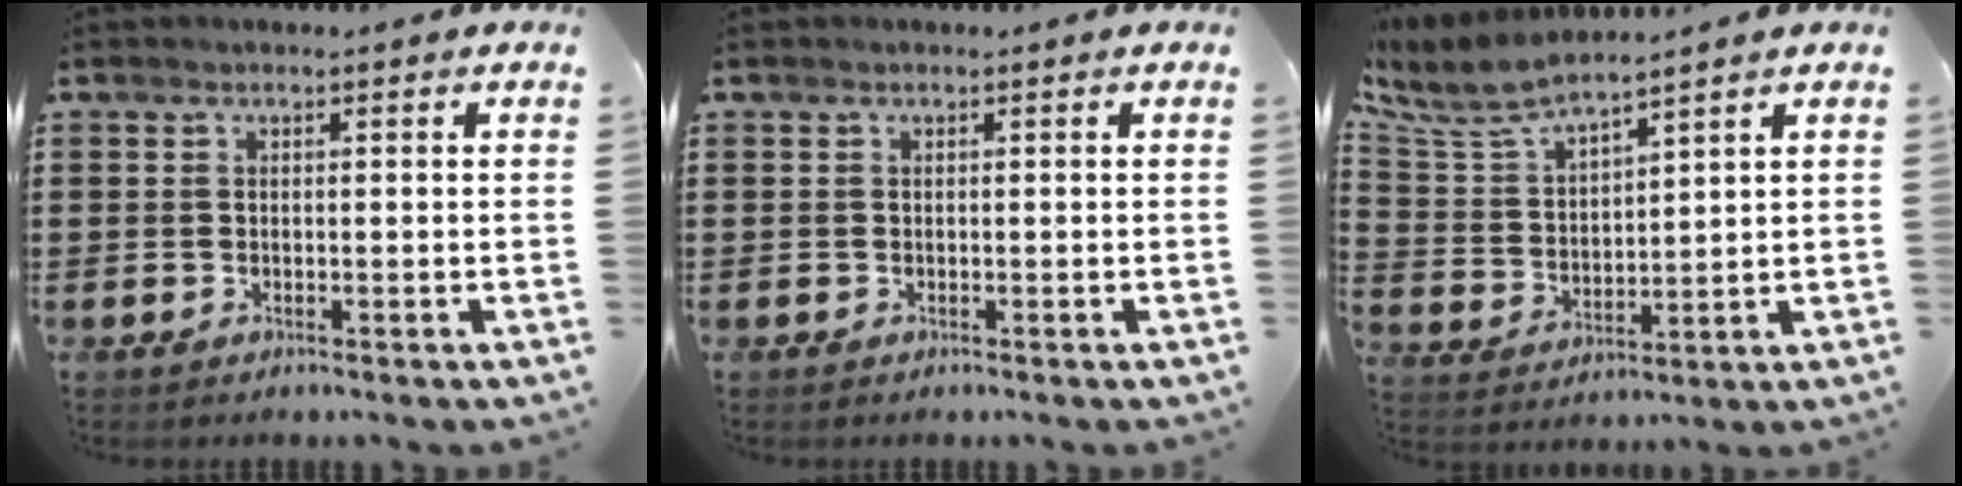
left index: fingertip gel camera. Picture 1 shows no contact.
{"total": 0.0}
{"total": 6.6, "force": [6.0, 0.9, 2.7], "torque": [-0.080, -0.031, 0.105]}